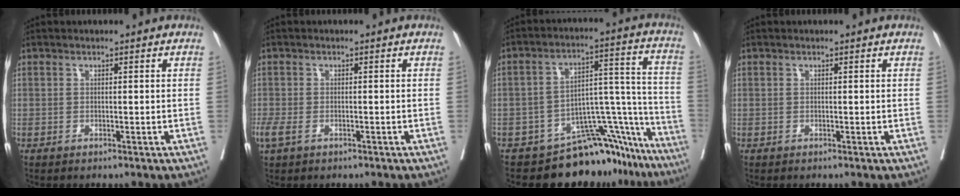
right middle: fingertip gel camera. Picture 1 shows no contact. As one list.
[{"total": 2.9, "force": [-1.4, 1.6, 1.9], "torque": [-0.056, -0.009, -0.022]}, {"total": 13.3, "force": [-12.0, 4.7, 3.3], "torque": [0.002, 0.076, -0.171]}, {"total": 0.0}]